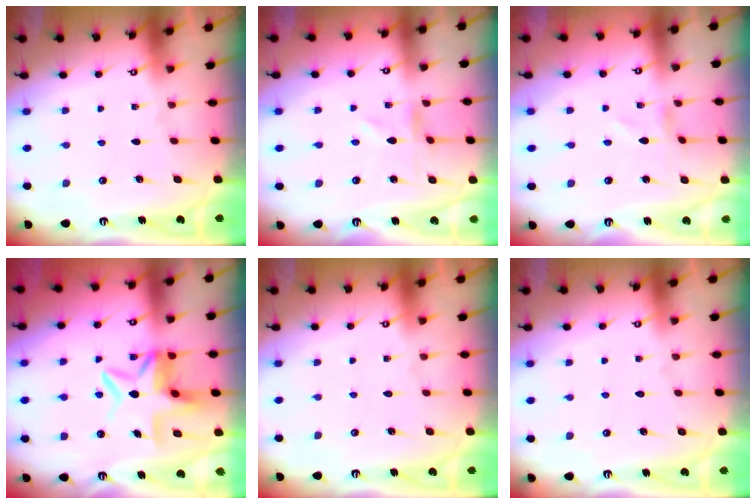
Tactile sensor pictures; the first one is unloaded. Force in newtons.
{"total": 0.0}
{"total": 1.2, "press": 1.2, "slide": 0.1}
{"total": 8.2, "press": 7.8, "slide": 2.4}
{"total": 1.8, "press": 1.8, "slide": 0.1}
{"total": 1.6, "press": 1.6, "slide": 0.2}